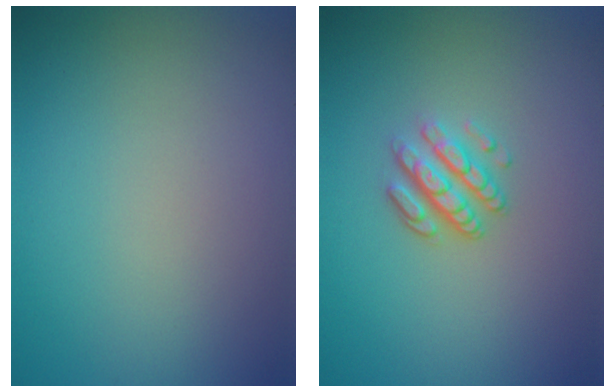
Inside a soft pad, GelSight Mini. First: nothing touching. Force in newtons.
{"total": 3.3, "press": 2.4, "slide": 2.2}